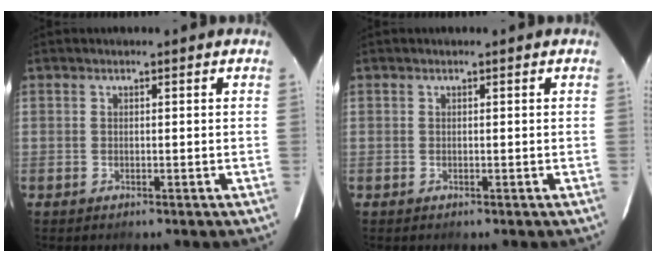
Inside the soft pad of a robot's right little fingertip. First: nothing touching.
{"total": 0.0}